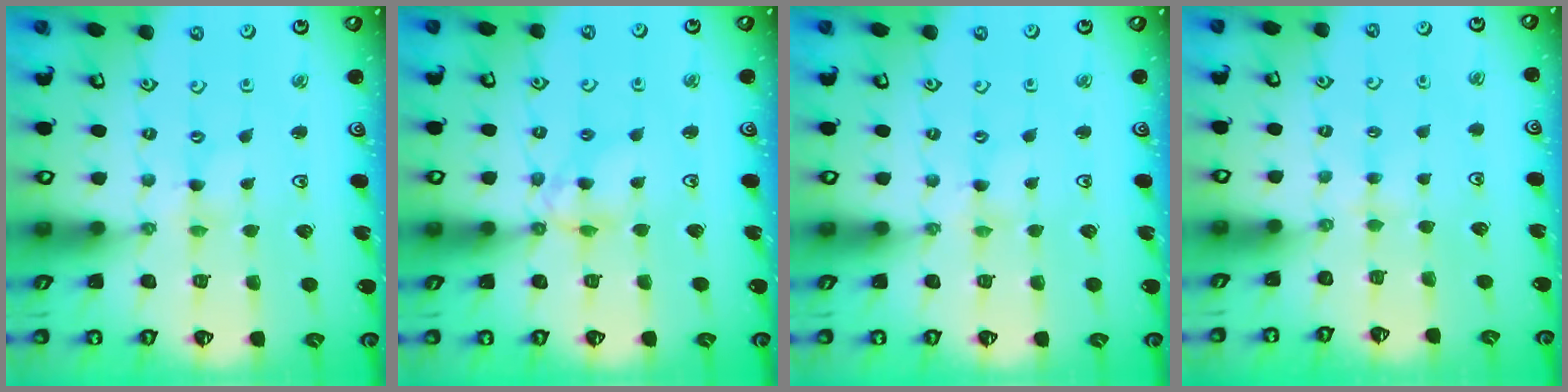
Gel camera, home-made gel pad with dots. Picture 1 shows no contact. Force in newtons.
{"total": 9.0, "press": 9.0, "slide": 0.8}
{"total": 1.7, "press": 1.7, "slide": 0.3}
{"total": 2.3, "press": 2.2, "slide": 0.4}